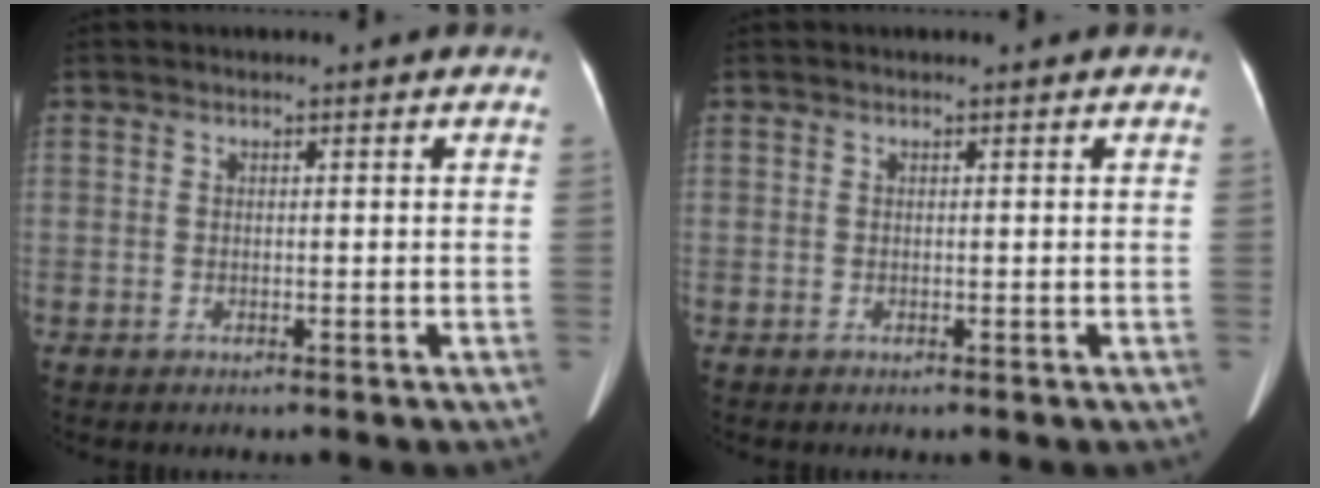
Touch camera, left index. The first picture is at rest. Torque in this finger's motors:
{"motor_torque": [0.00, 0.00, 0.00, 0.00]}